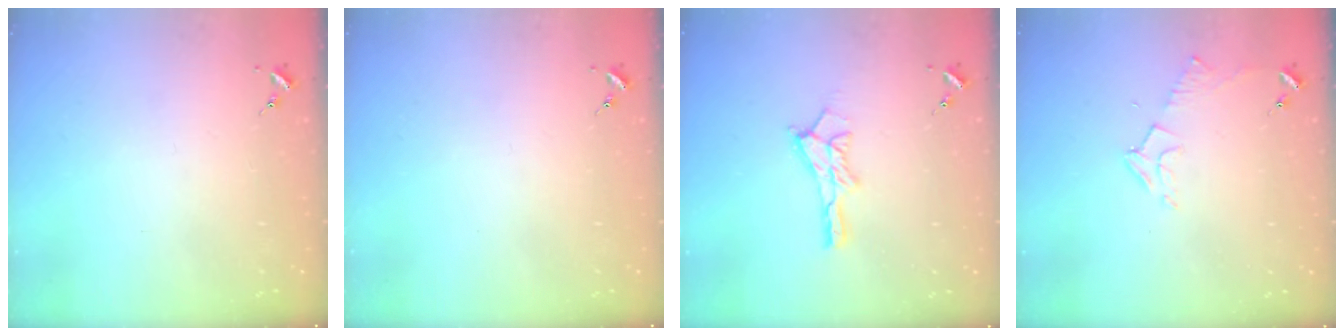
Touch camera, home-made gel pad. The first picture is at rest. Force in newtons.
{"total": 0.0}
{"total": 11.5, "press": 11.4, "slide": 1.0}
{"total": 5.9, "press": 5.9, "slide": 0.8}